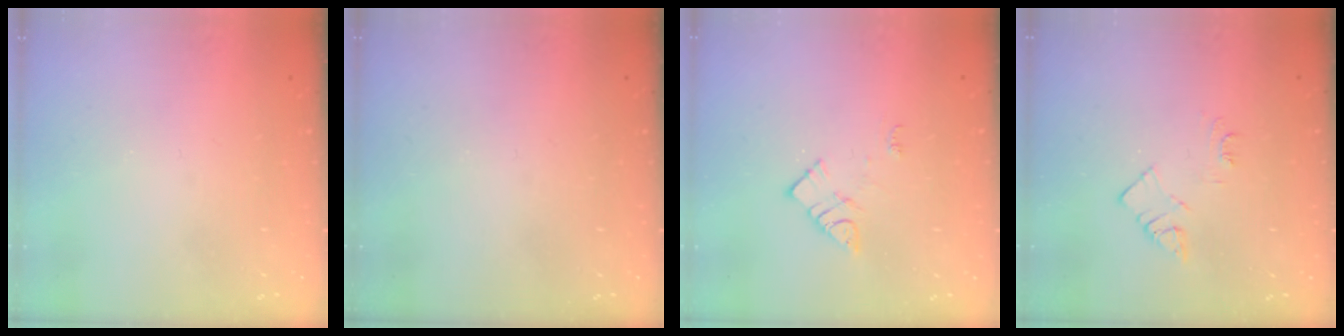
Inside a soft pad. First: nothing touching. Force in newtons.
{"total": 0.0}
{"total": 8.3, "press": 8.2, "slide": 0.5}
{"total": 5.5, "press": 5.4, "slide": 0.7}